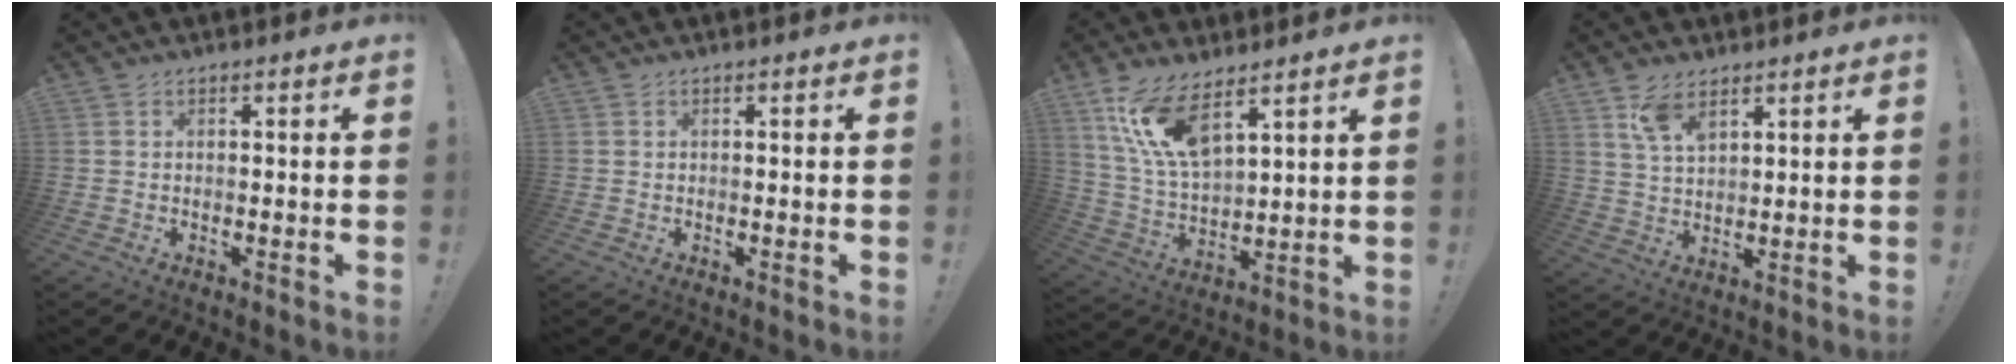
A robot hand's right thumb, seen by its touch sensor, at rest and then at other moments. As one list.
[{"total": 0.0}, {"total": 13.6, "force": [9.1, 4.9, 8.8], "torque": [-0.184, -0.047, 0.168]}, {"total": 7.4, "force": [4.6, 3.5, 4.6], "torque": [-0.074, -0.022, 0.086]}]